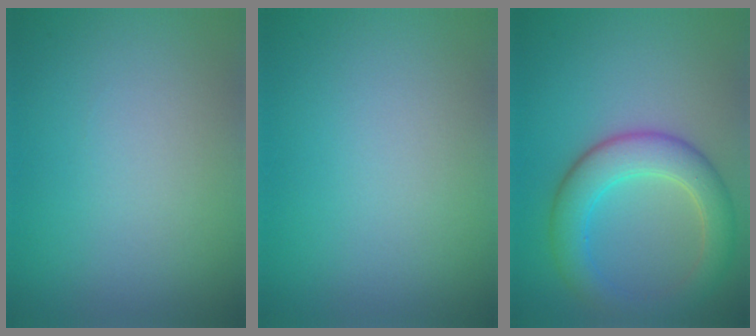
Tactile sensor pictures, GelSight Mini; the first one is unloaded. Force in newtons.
{"total": 0.0}
{"total": 5.6, "press": 5.6, "slide": 0.3}